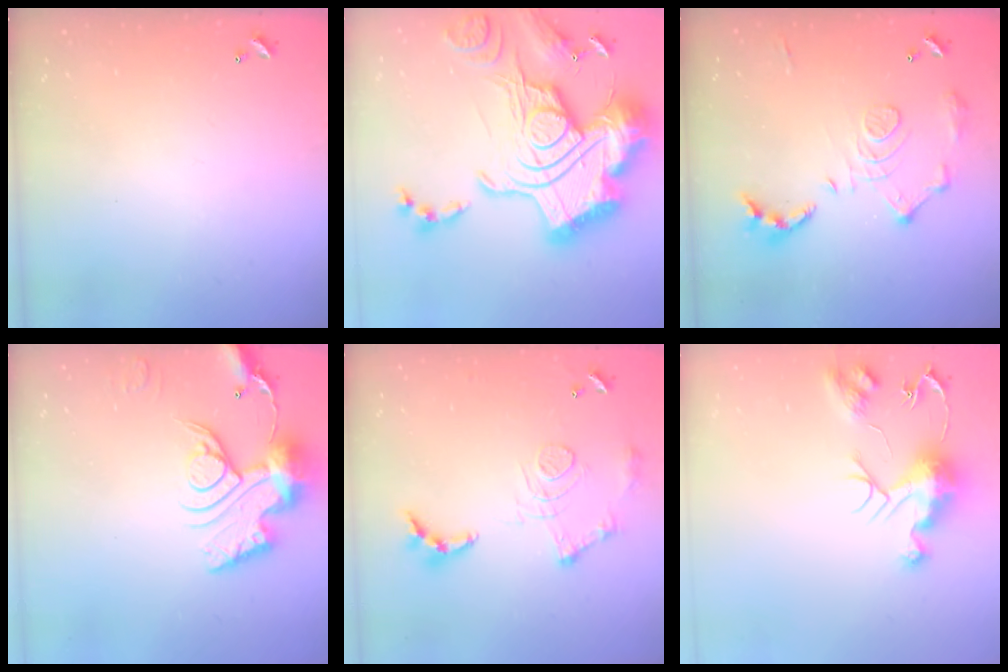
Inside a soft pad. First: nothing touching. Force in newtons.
{"total": 4.8, "press": 4.1, "slide": 2.6}
{"total": 14.2, "press": 14.1, "slide": 1.2}
{"total": 15.5, "press": 15.4, "slide": 1.7}
{"total": 12.5, "press": 12.5, "slide": 1.1}
{"total": 10.9, "press": 10.9, "slide": 0.9}